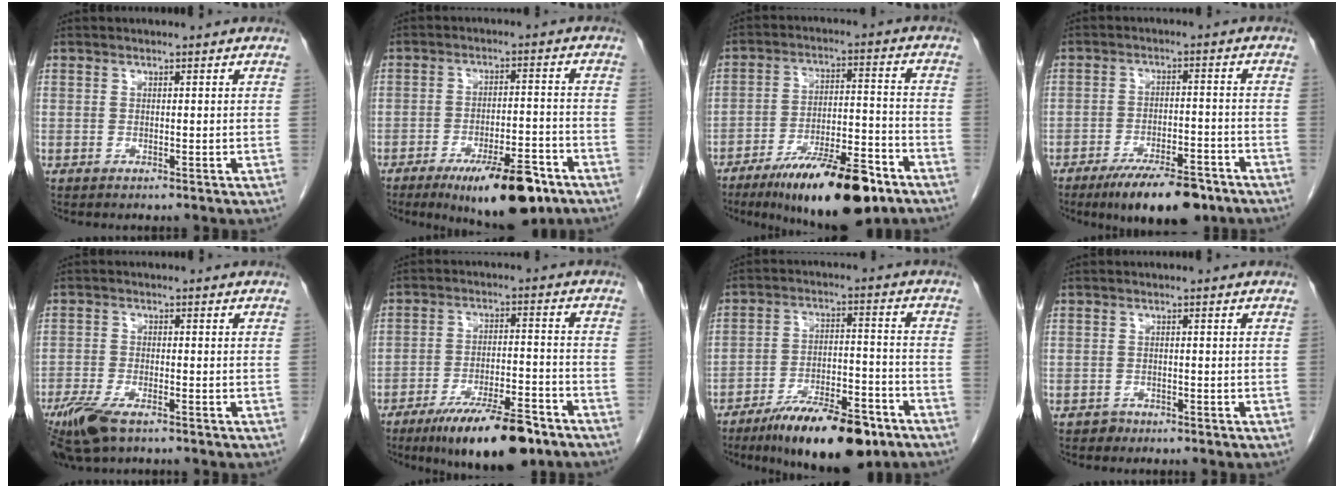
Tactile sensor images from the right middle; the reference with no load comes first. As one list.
[{"total": 12.5, "force": [-8.0, 3.1, 9.1], "torque": [-0.131, -0.009, -0.119]}, {"total": 16.6, "force": [-11.2, 3.6, 11.8], "torque": [-0.170, -0.005, -0.183]}, {"total": 11.1, "force": [-8.2, 3.2, 6.8], "torque": [-0.099, -0.009, -0.130]}, {"total": 8.2, "force": [-5.7, 2.6, 5.3], "torque": [-0.104, -0.018, -0.103]}, {"total": 13.7, "force": [-9.8, 2.9, 9.1], "torque": [-0.141, -0.013, -0.160]}, {"total": 14.9, "force": [-10.5, 4.0, 9.7], "torque": [-0.148, 0.000, -0.173]}, {"total": 1.1, "force": [-0.8, 0.7, -0.1], "torque": [0.002, 0.004, -0.016]}]